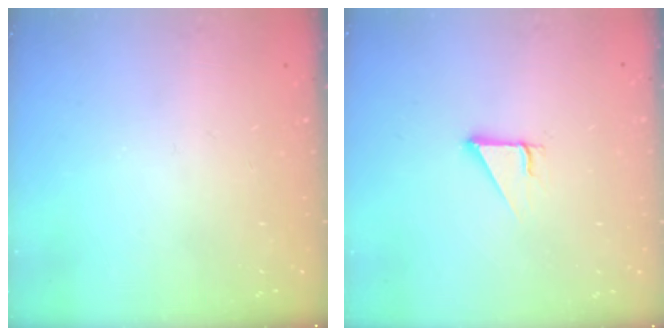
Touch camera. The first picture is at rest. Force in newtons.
{"total": 2.7, "press": 2.7, "slide": 0.3}